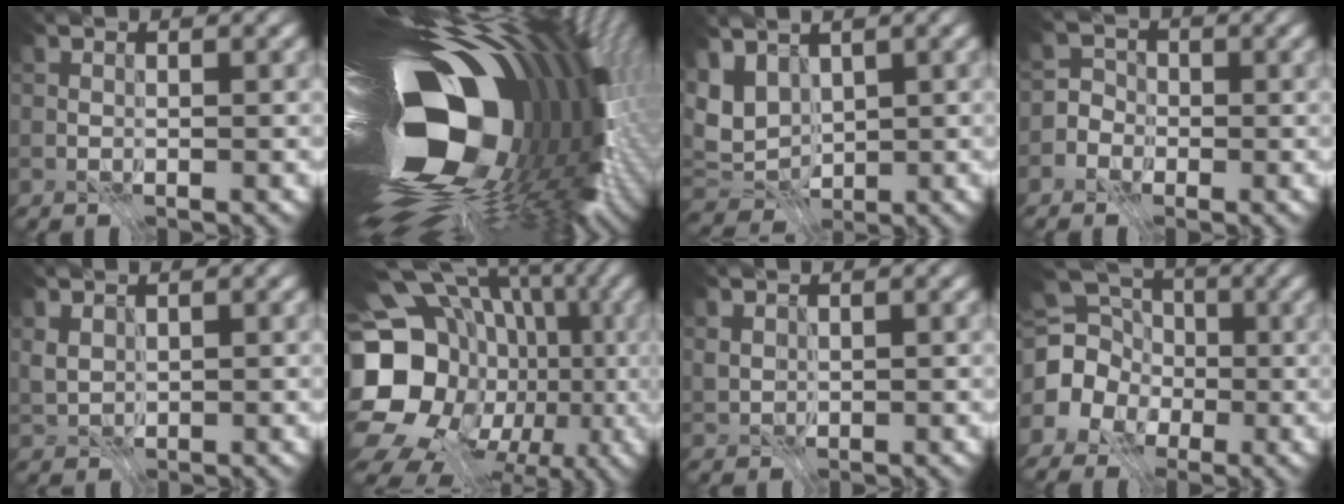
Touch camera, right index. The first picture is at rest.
{"total": 21.3, "force": [-2.5, 10.6, 18.3], "torque": [-0.321, -0.043, -0.057]}
{"total": 5.3, "force": [1.7, 3.5, 3.5], "torque": [-0.072, 0.003, 0.028]}
{"total": 3.7, "force": [-2.0, 3.2, 0.3], "torque": [0.023, 0.014, -0.060]}
{"total": 1.5, "force": [0.8, 0.9, 0.8], "torque": [-0.023, -0.004, 0.019]}
{"total": 22.1, "force": [-3.6, 19.2, 10.2], "torque": [-0.205, 0.001, -0.090]}
{"total": 1.2, "force": [0.8, 0.8, 0.5], "torque": [-0.017, -0.002, 0.018]}
{"total": 8.0, "force": [-1.4, 7.2, 3.2], "torque": [-0.071, 0.002, -0.063]}